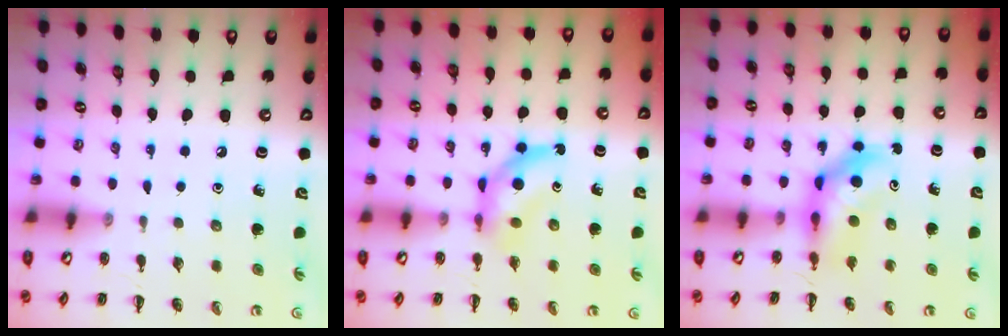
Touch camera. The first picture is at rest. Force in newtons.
{"total": 6.1, "press": 6.0, "slide": 1.1}
{"total": 5.7, "press": 5.6, "slide": 1.2}